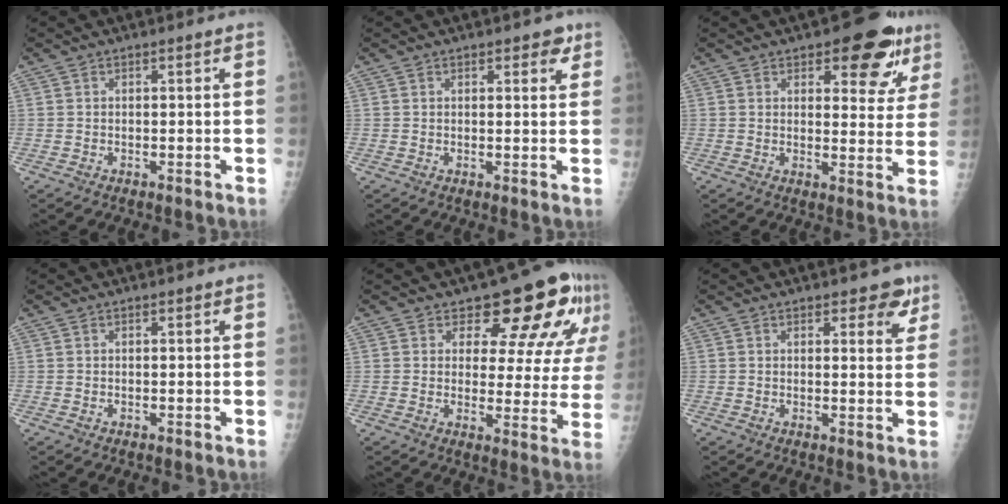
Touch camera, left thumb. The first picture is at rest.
{"total": 2.5, "force": [1.6, 1.2, 1.6], "torque": [-0.003, -0.006, 0.016]}
{"total": 15.3, "force": [8.7, 6.3, 10.9], "torque": [-0.088, -0.041, 0.112]}
{"total": 0.0}
{"total": 15.2, "force": [9.8, 7.3, 9.0], "torque": [-0.059, -0.057, 0.108]}
{"total": 4.6, "force": [3.0, 2.3, 2.6], "torque": [0.001, -0.014, 0.032]}